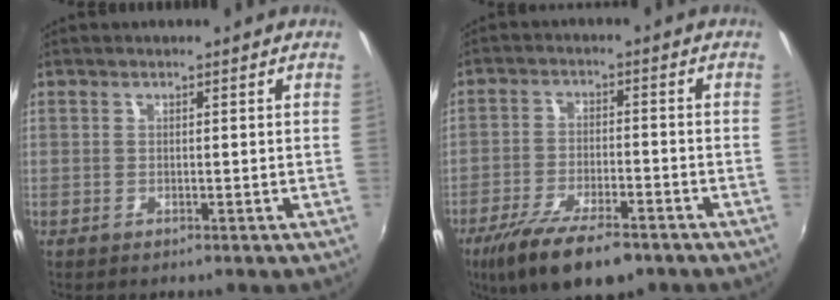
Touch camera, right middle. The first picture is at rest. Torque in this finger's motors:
{"motor_torque": [1.23, -0.90, 0.45, 0.16]}